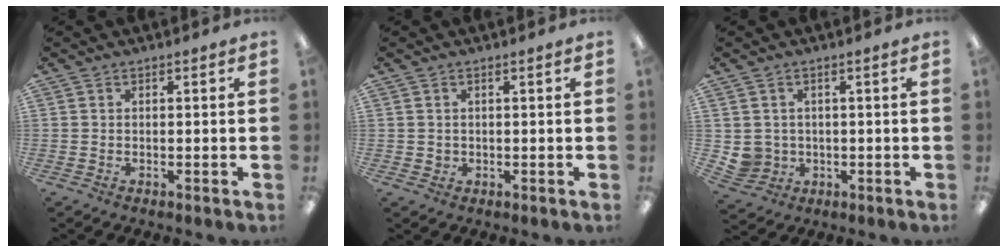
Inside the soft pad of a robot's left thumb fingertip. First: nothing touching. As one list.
[{"total": 1.0, "force": [0.4, 1.0, 0.2], "torque": [-0.005, 0.005, 0.005]}, {"total": 4.0, "force": [0.7, 4.0, 0.3], "torque": [-0.026, 0.003, 0.015]}]